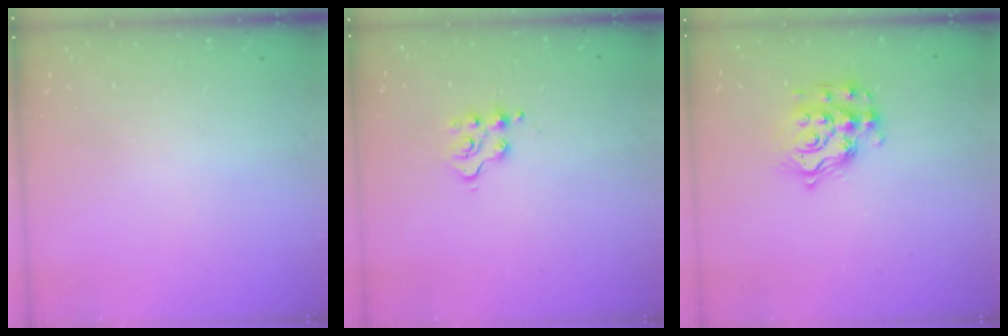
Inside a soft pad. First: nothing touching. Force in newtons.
{"total": 4.3, "press": 4.3, "slide": 0.4}
{"total": 13.7, "press": 13.7, "slide": 0.9}